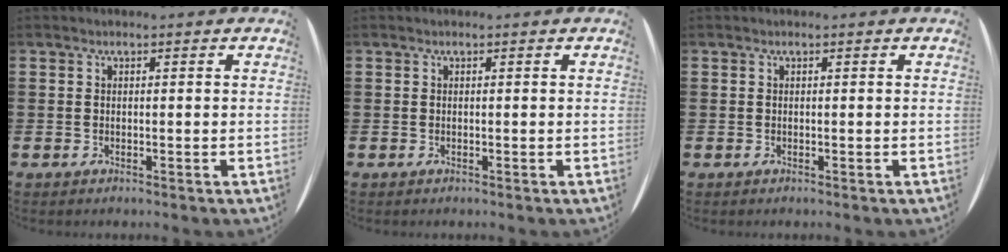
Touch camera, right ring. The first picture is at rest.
{"total": 0.0}
{"total": 0.0}